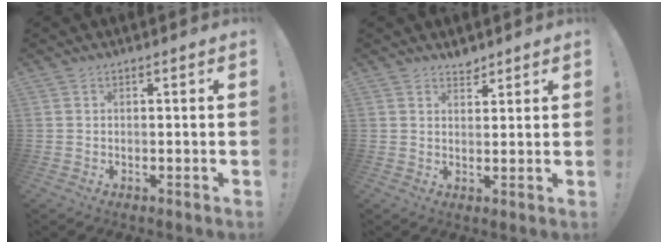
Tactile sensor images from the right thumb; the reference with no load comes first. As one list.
[{"total": 3.0, "force": [2.8, 1.0, 0.5], "torque": [0.016, -0.024, 0.047]}]